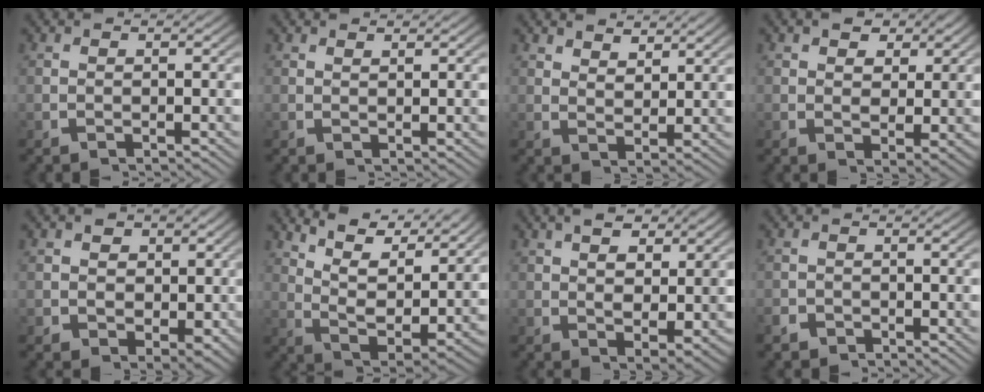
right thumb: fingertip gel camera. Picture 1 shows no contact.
{"total": 1.0, "force": [1.0, -0.1, 0.1], "torque": [-0.002, -0.003, 0.024]}
{"total": 2.8, "force": [2.7, 0.6, 0.7], "torque": [-0.010, -0.007, 0.055]}
{"total": 4.3, "force": [1.8, 3.0, 2.5], "torque": [-0.041, -0.023, 0.038]}
{"total": 6.7, "force": [1.0, 5.5, 3.7], "torque": [-0.060, -0.031, 0.026]}
{"total": 9.1, "force": [4.4, 4.3, 6.7], "torque": [-0.127, -0.018, 0.078]}
{"total": 5.0, "force": [1.9, 3.0, 3.5], "torque": [-0.049, -0.014, 0.037]}
{"total": 1.8, "force": [-1.5, 1.0, 0.1], "torque": [-0.003, -0.011, -0.026]}